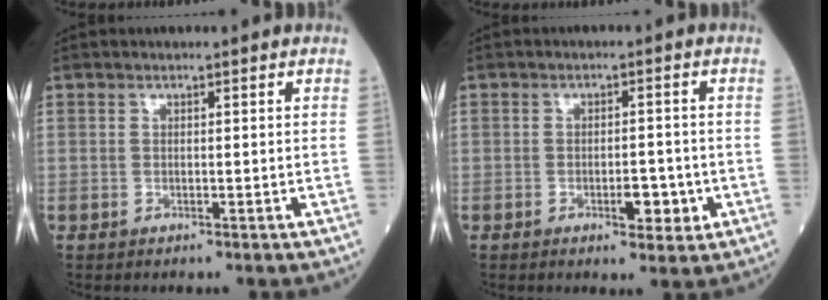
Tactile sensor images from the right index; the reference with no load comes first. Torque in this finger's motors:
{"motor_torque": [-0.06, -0.17, 0.02, 0.00]}